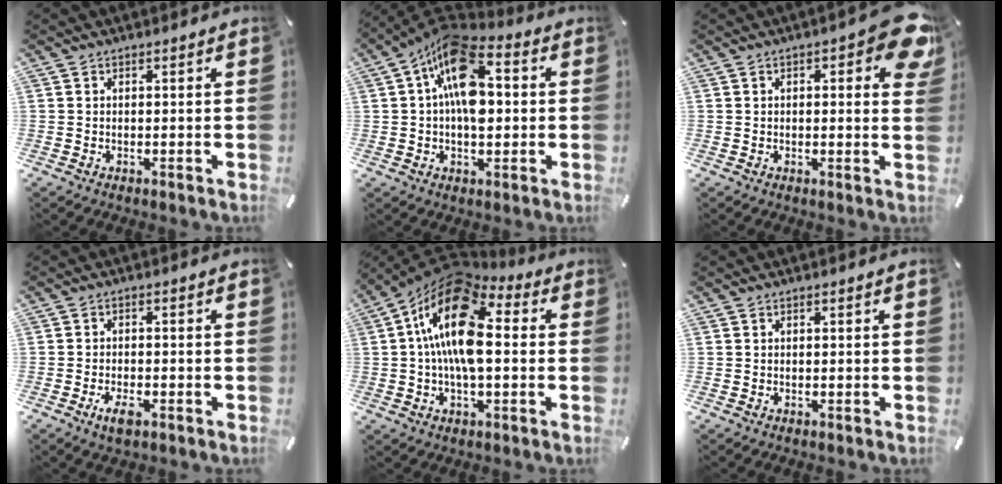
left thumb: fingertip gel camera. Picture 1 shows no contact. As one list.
[{"total": 15.9, "force": [1.6, 8.9, 13.1], "torque": [-0.240, -0.007, 0.028]}, {"total": 8.6, "force": [3.1, 3.4, 7.2], "torque": [-0.081, -0.018, 0.050]}, {"total": 3.8, "force": [-2.0, 1.6, 2.7], "torque": [-0.056, 0.005, -0.038]}, {"total": 18.7, "force": [2.1, 9.8, 15.7], "torque": [-0.292, -0.008, 0.032]}, {"total": 0.0}]